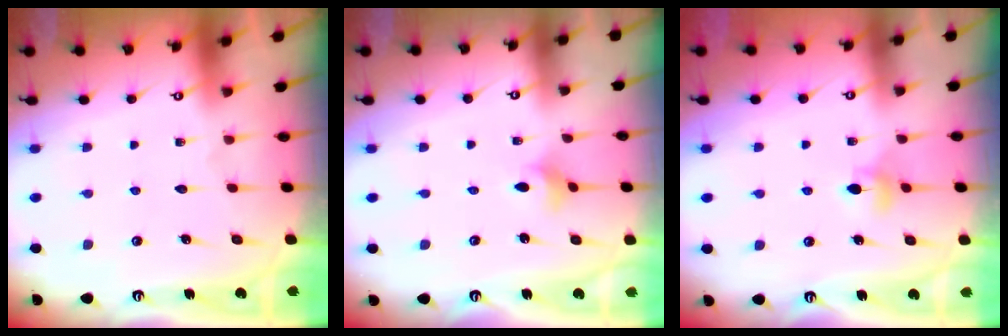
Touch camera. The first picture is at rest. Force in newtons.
{"total": 3.0, "press": 2.9, "slide": 0.6}
{"total": 4.0, "press": 3.9, "slide": 0.8}